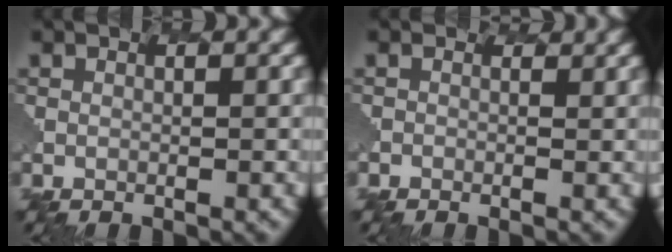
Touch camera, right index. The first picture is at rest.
{"total": 0.9, "force": [-0.7, 0.4, -0.4], "torque": [0.003, -0.002, -0.014]}